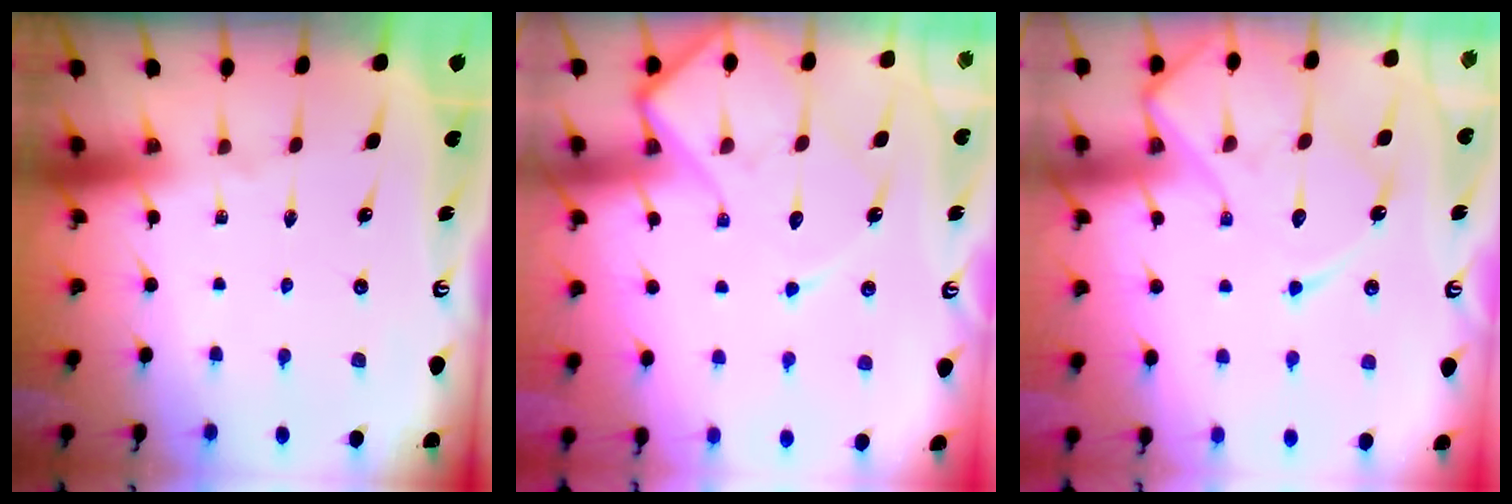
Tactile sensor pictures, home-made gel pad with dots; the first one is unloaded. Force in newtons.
{"total": 12.6, "press": 12.5, "slide": 1.3}
{"total": 14.4, "press": 14.3, "slide": 1.2}